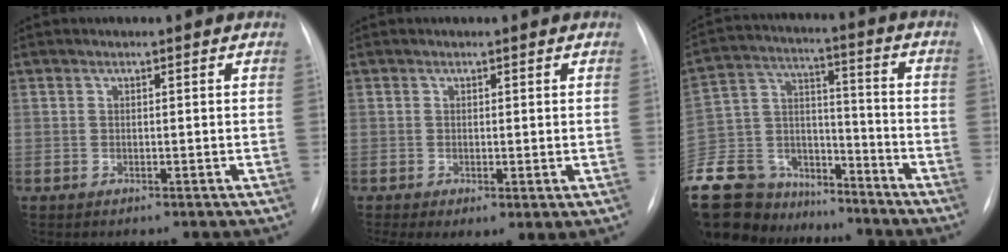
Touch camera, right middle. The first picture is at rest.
{"total": 4.8, "force": [-0.9, 1.8, 4.3], "torque": [-0.076, -0.014, -0.009]}
{"total": 24.7, "force": [-20.1, 11.9, 7.8], "torque": [-0.251, 0.014, -0.328]}